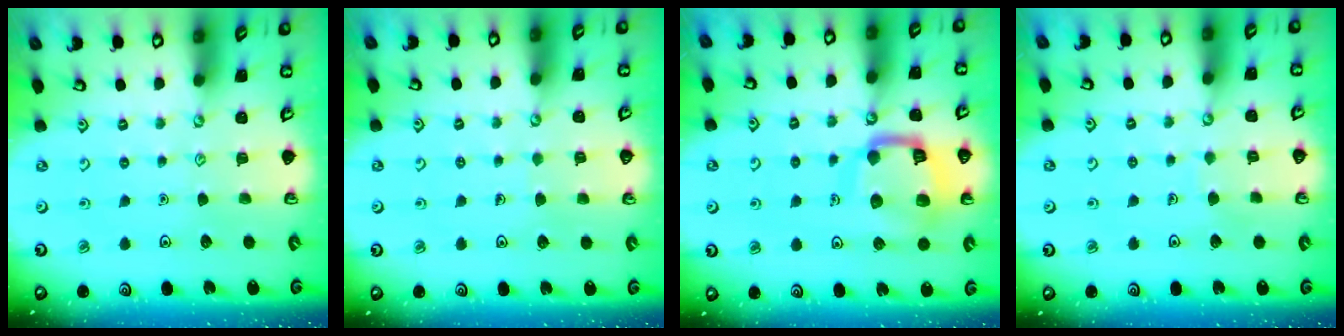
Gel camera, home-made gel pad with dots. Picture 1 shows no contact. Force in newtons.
{"total": 2.5, "press": 2.5, "slide": 0.2}
{"total": 14.8, "press": 14.7, "slide": 1.6}
{"total": 2.2, "press": 2.2, "slide": 0.1}